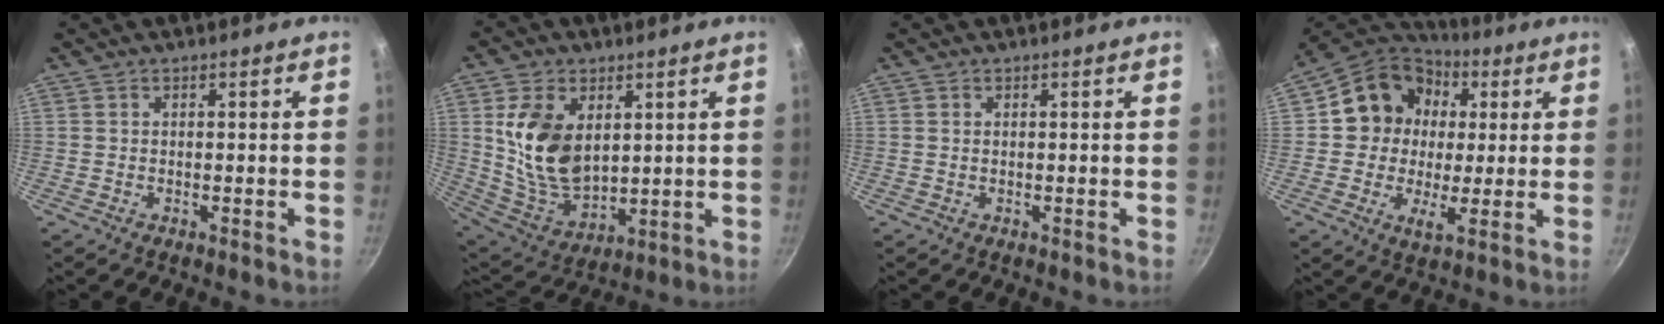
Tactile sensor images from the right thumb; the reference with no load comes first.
{"total": 15.2, "force": [3.5, 9.9, 11.0], "torque": [-0.185, -0.032, 0.081]}
{"total": 0.0}
{"total": 15.2, "force": [3.7, 12.7, 7.5], "torque": [-0.104, 0.002, 0.042]}